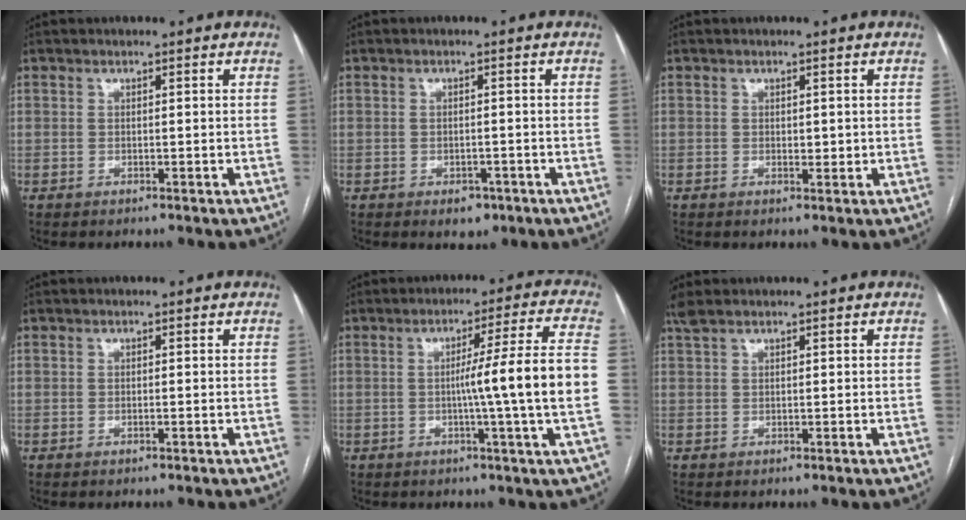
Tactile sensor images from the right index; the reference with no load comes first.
{"total": 2.8, "force": [-1.6, 1.9, 1.4], "torque": [-0.014, 0.002, -0.012]}
{"total": 0.8, "force": [0.3, 0.5, 0.5], "torque": [0.000, 0.000, 0.006]}
{"total": 0.0}
{"total": 11.6, "force": [-1.0, -2.1, 11.4], "torque": [-0.171, 0.002, -0.015]}
{"total": 1.9, "force": [1.6, 0.4, 1.0], "torque": [-0.030, 0.022, 0.037]}